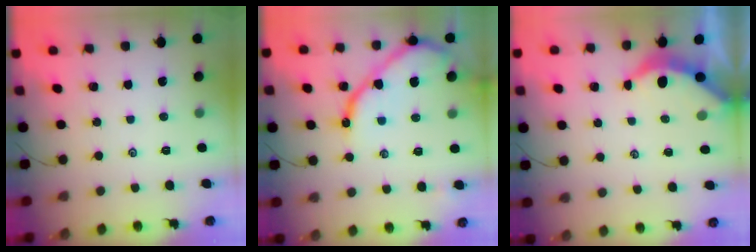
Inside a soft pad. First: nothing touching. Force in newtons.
{"total": 12.3, "press": 12.2, "slide": 1.5}
{"total": 4.7, "press": 4.7, "slide": 0.5}